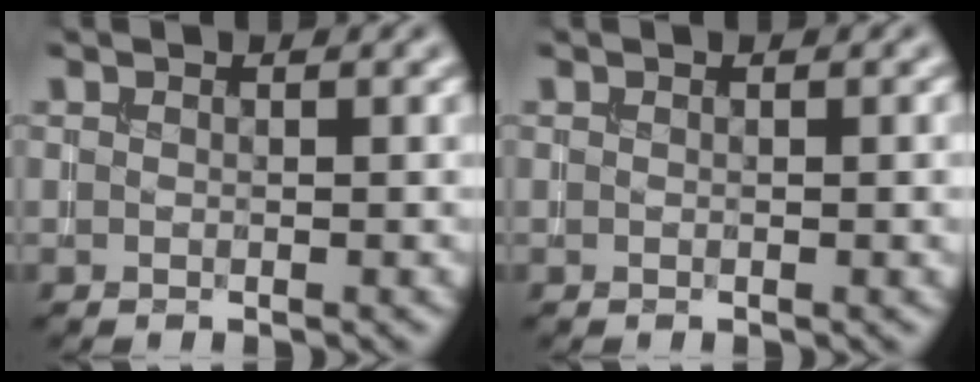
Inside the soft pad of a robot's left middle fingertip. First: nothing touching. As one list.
[{"total": 0.7, "force": [0.0, 0.1, 0.7], "torque": [-0.007, 0.000, 0.000]}]